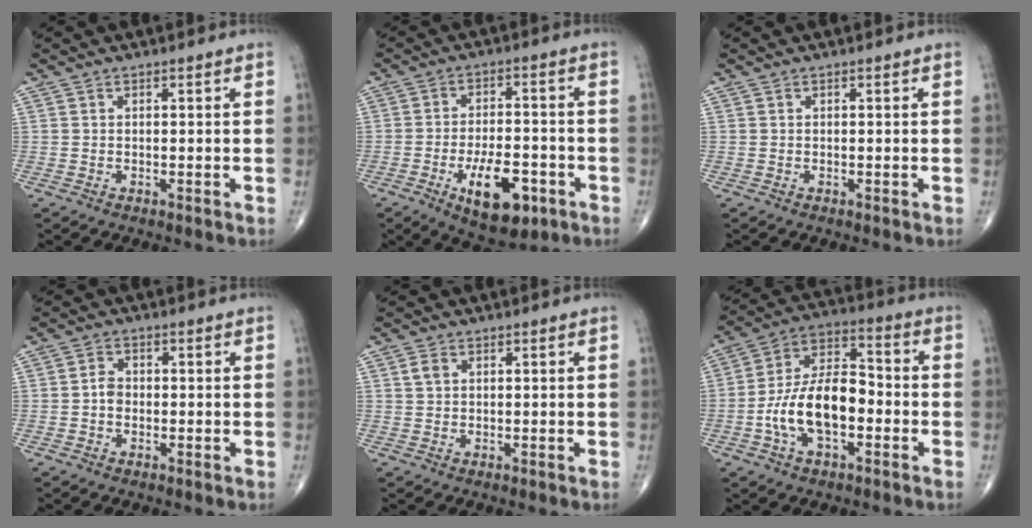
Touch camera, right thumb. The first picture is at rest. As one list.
[{"total": 12.3, "force": [-5.2, 5.6, 9.6], "torque": [-0.135, 0.018, -0.075]}, {"total": 0.0}, {"total": 2.6, "force": [-0.4, 2.0, 1.5], "torque": [-0.015, 0.010, -0.013]}, {"total": 2.0, "force": [0.8, 1.4, 1.2], "torque": [-0.021, 0.003, 0.015]}, {"total": 14.9, "force": [-3.6, 7.8, 12.2], "torque": [-0.215, 0.042, -0.069]}]